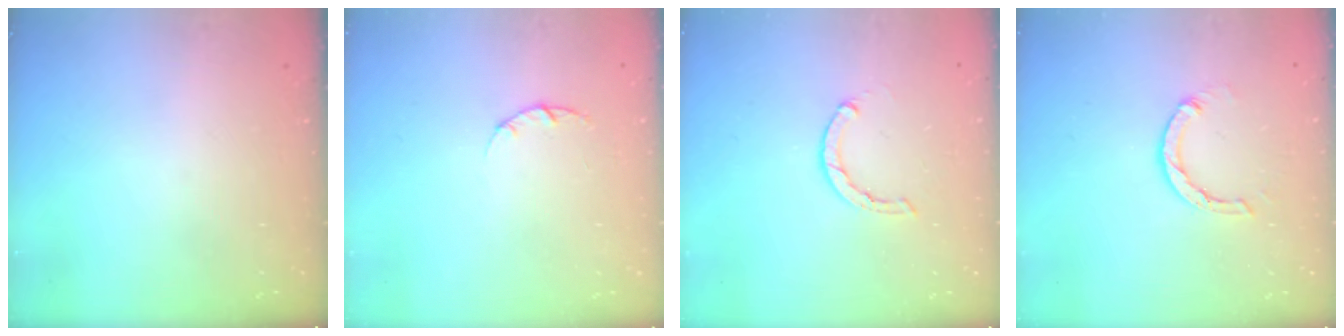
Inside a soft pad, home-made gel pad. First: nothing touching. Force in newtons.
{"total": 3.0, "press": 3.0, "slide": 0.4}
{"total": 1.6, "press": 1.5, "slide": 0.4}
{"total": 4.0, "press": 4.0, "slide": 0.4}